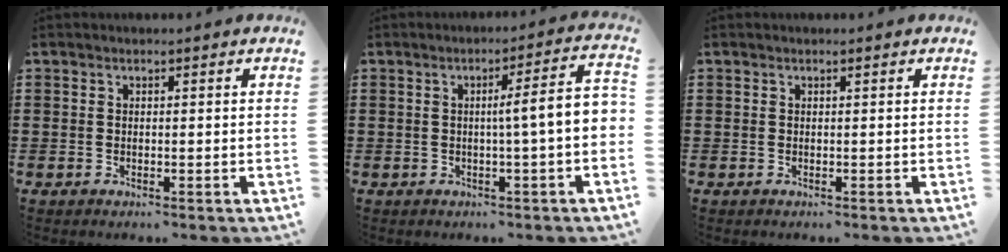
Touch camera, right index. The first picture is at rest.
{"total": 6.3, "force": [-0.2, 0.3, 6.3], "torque": [-0.104, -0.005, -0.010]}
{"total": 0.0}